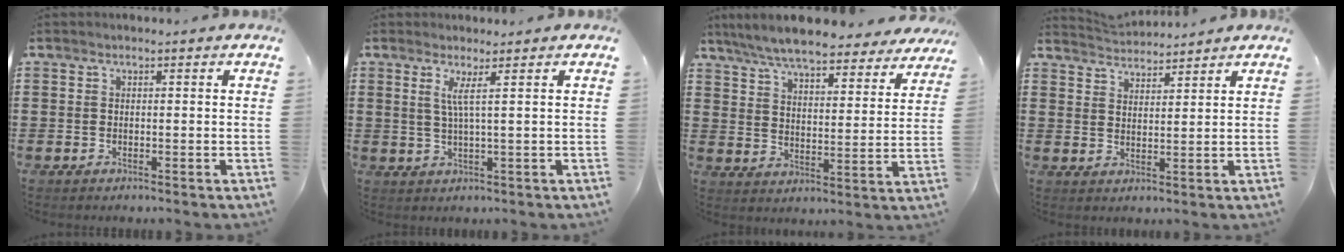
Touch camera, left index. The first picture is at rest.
{"total": 2.7, "force": [1.0, -0.4, 2.5], "torque": [-0.055, -0.006, 0.015]}
{"total": 7.7, "force": [7.2, 0.6, 2.7], "torque": [-0.083, -0.035, 0.127]}
{"total": 3.2, "force": [3.2, -0.1, -0.5], "torque": [-0.001, -0.015, 0.060]}